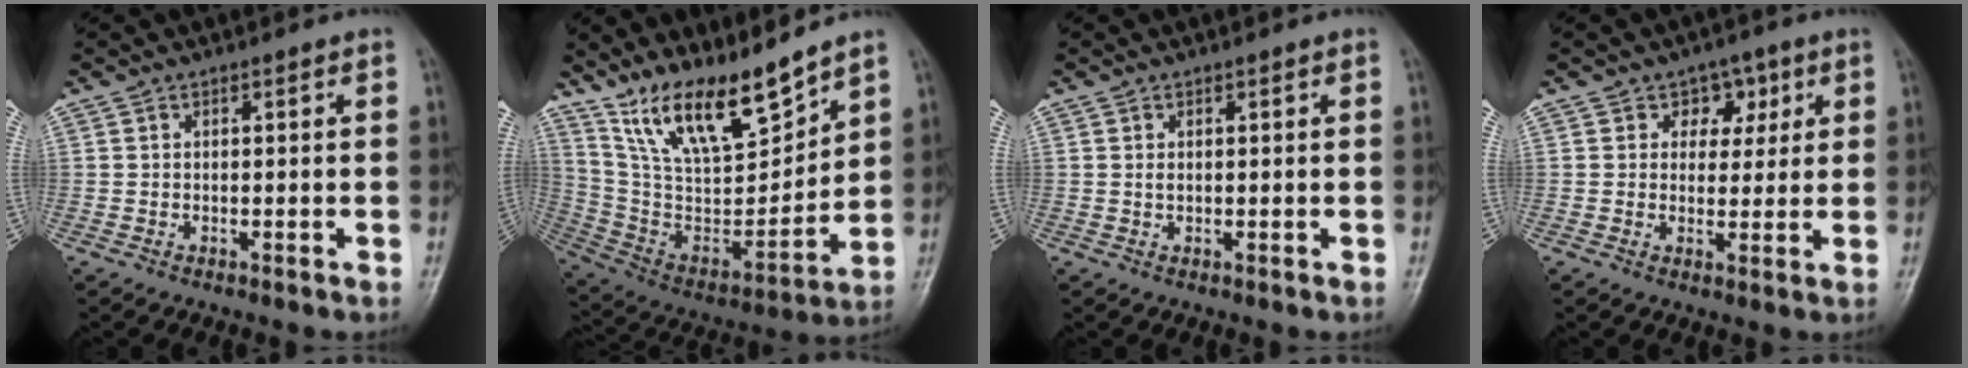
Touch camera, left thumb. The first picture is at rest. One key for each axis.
{"total": 17.7, "fx": 13.9, "fy": 4.9, "fz": 9.9, "tx": -0.140, "ty": -0.077, "tz": 0.270}
{"total": 0.9, "fx": 0.3, "fy": 0.6, "fz": 0.6, "tx": -0.011, "ty": -0.001, "tz": 0.008}
{"total": 5.1, "fx": 2.2, "fy": 4.2, "fz": 2.1, "tx": 0.011, "ty": -0.004, "tz": 0.028}